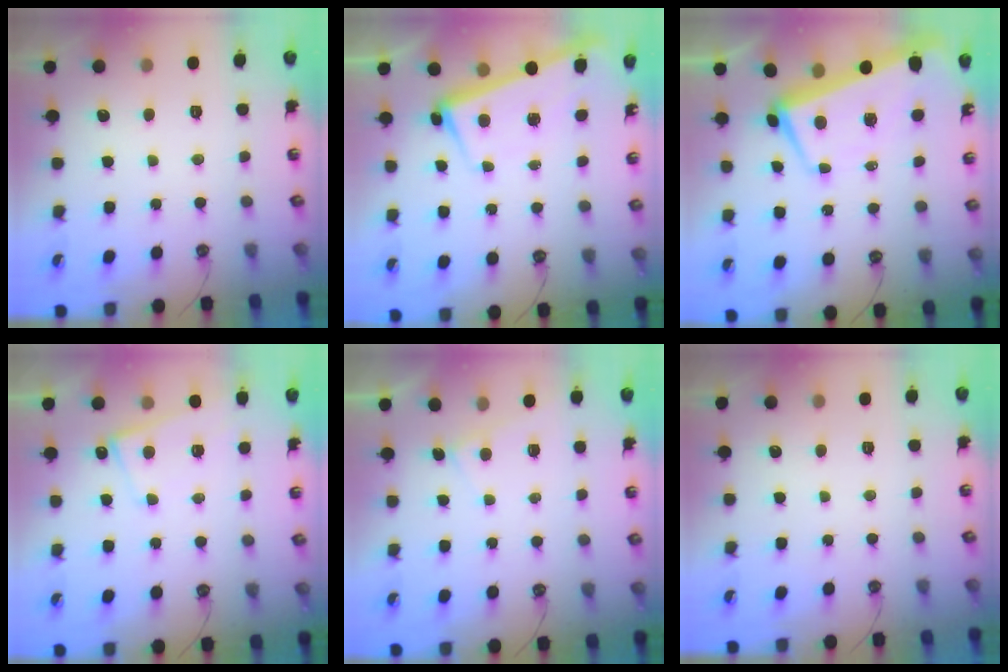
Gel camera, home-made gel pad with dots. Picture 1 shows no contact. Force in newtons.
{"total": 2.3, "press": 2.2, "slide": 0.8}
{"total": 3.8, "press": 3.1, "slide": 2.1}
{"total": 4.1, "press": 4.1, "slide": 0.5}
{"total": 2.2, "press": 2.2, "slide": 0.2}
{"total": 0.0}